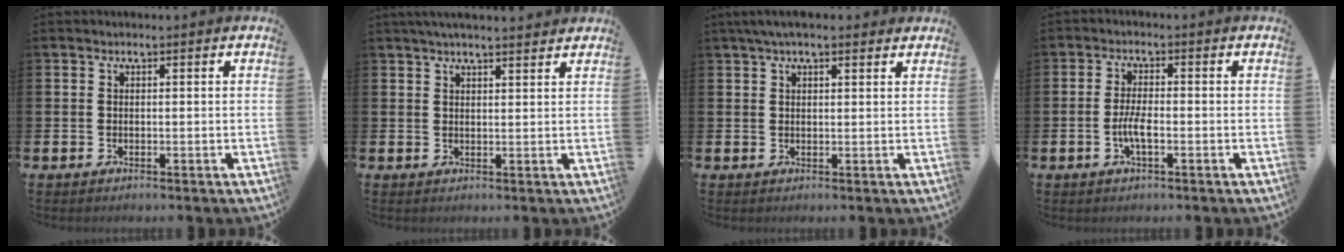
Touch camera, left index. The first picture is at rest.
{"total": 2.9, "force": [2.8, 0.0, 0.8], "torque": [-0.019, -0.007, 0.050]}
{"total": 3.3, "force": [2.5, 0.9, 1.8], "torque": [-0.040, 0.002, 0.046]}
{"total": 3.1, "force": [-0.9, 0.9, 2.8], "torque": [-0.055, -0.001, -0.020]}